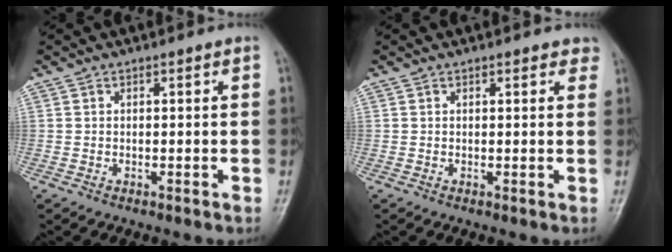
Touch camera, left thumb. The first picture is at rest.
{"total": 2.1, "force": [1.5, 1.0, 1.0], "torque": [0.008, -0.001, 0.011]}